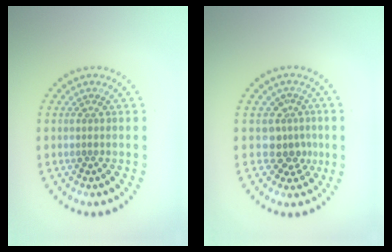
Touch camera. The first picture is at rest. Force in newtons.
{"total": 2.6, "press": 1.9, "slide": 1.8}